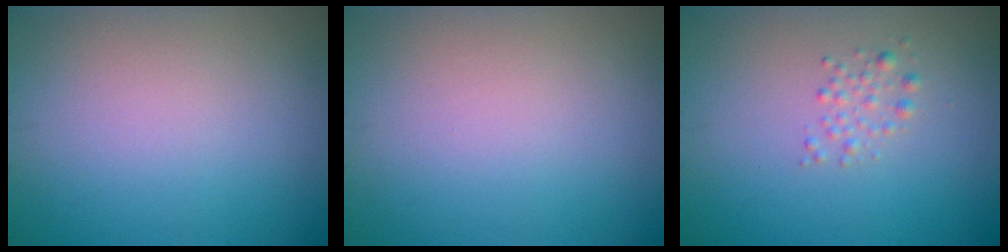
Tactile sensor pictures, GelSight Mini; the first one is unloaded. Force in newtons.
{"total": 0.0}
{"total": 1.2, "press": 1.2, "slide": 0.0}